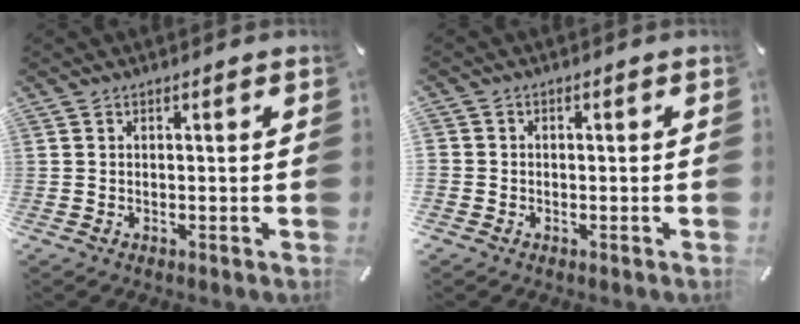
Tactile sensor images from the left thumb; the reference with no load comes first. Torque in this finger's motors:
{"motor_torque": [-1.01, 2.87, -1.32, 1.45, -0.29]}